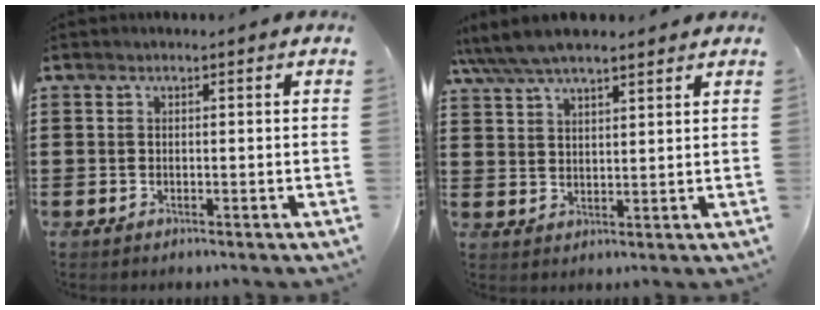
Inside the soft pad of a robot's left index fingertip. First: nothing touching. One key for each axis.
{"total": 5.5, "fx": 4.7, "fy": 1.5, "fz": 2.4, "tx": -0.062, "ty": -0.007, "tz": 0.086}